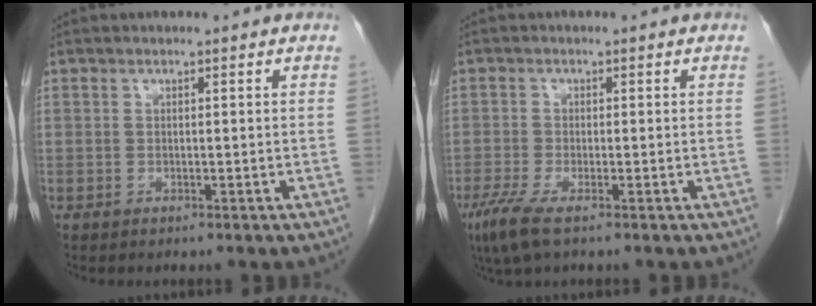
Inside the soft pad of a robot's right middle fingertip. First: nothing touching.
{"total": 4.2, "force": [-2.6, 0.7, 3.3], "torque": [-0.077, -0.015, -0.052]}